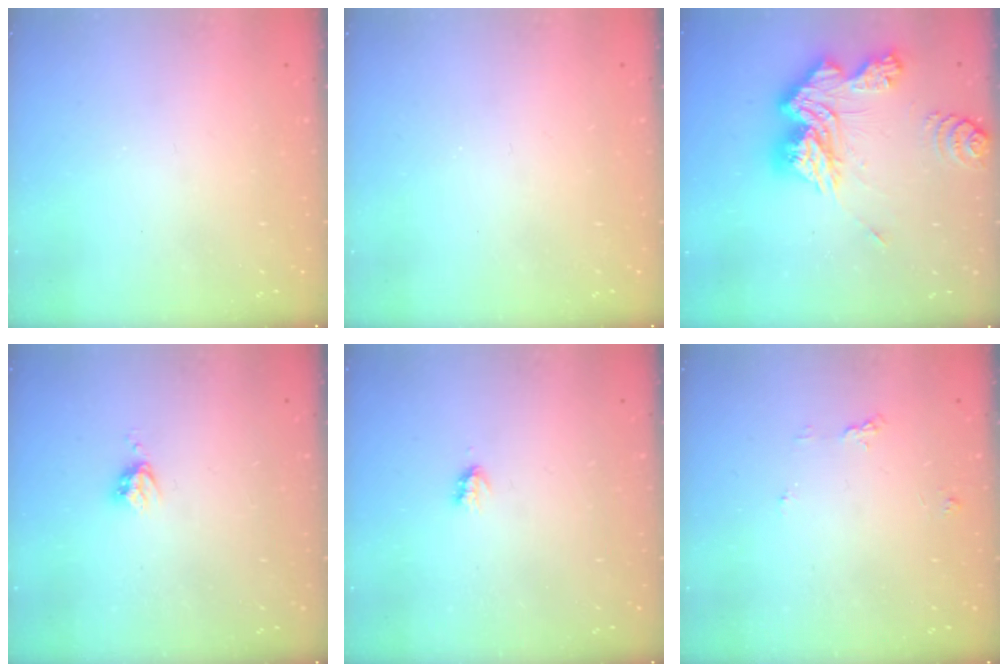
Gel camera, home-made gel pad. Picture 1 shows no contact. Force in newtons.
{"total": 0.0}
{"total": 20.4, "press": 20.3, "slide": 1.9}
{"total": 4.0, "press": 3.9, "slide": 0.6}
{"total": 1.9, "press": 1.8, "slide": 0.4}
{"total": 4.3, "press": 4.3, "slide": 0.4}